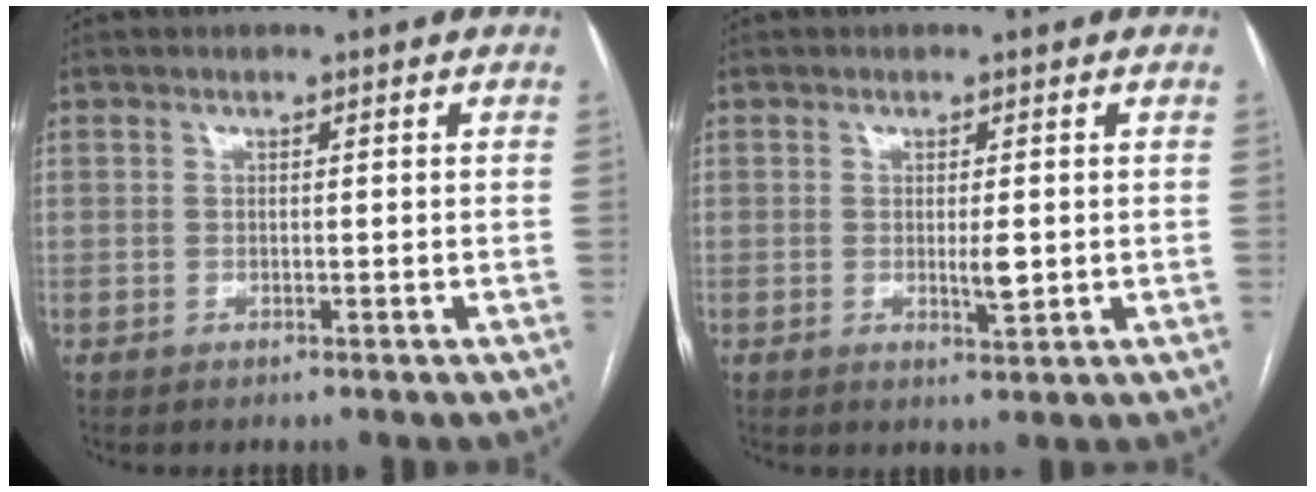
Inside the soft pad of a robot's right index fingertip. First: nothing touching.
{"total": 2.4, "force": [-0.1, 0.5, 2.3], "torque": [-0.040, -0.005, 0.001]}